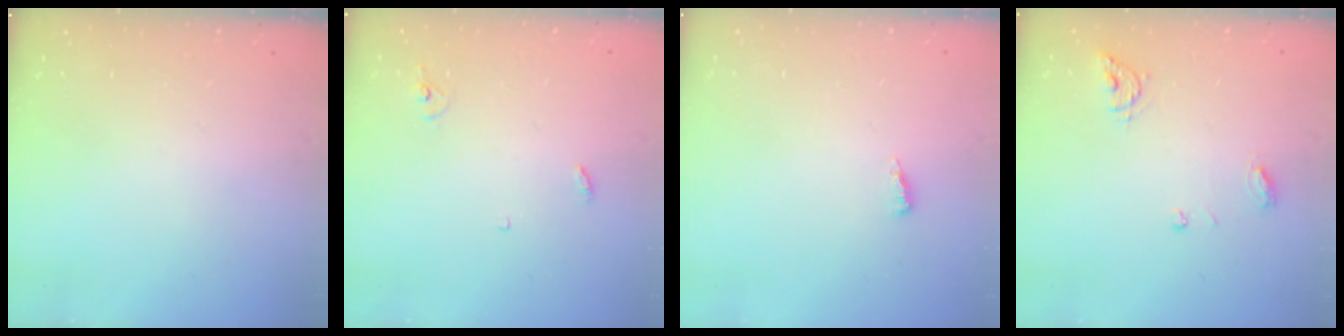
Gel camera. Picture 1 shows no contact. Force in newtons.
{"total": 2.9, "press": 2.9, "slide": 0.2}
{"total": 4.2, "press": 4.2, "slide": 0.6}
{"total": 6.2, "press": 6.2, "slide": 0.5}